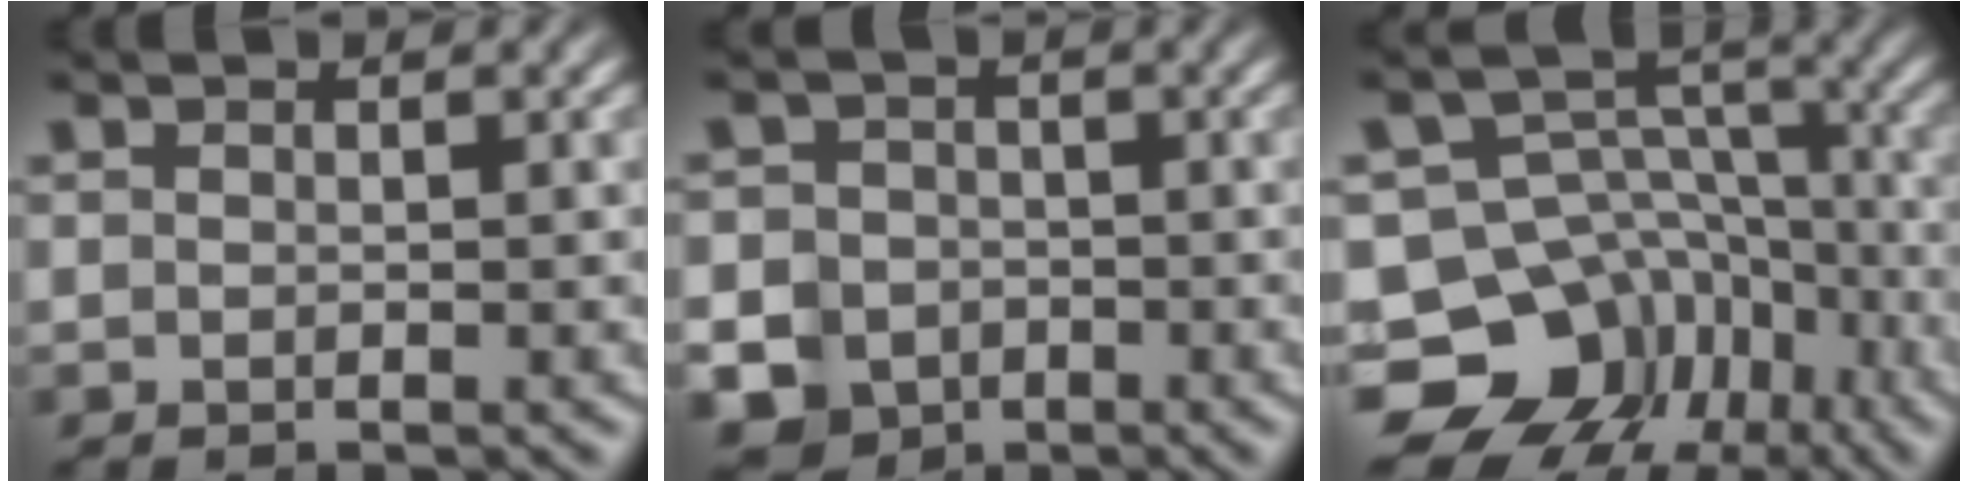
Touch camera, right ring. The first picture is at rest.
{"total": 10.2, "force": [-3.9, 9.0, 2.8], "torque": [-0.047, -0.039, -0.061]}
{"total": 19.7, "force": [-7.6, 16.3, 7.9], "torque": [-0.157, -0.091, -0.103]}